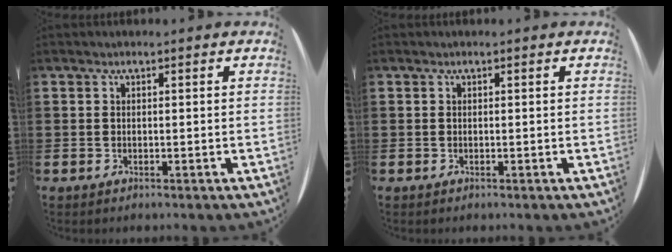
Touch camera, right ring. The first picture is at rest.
{"total": 0.0}